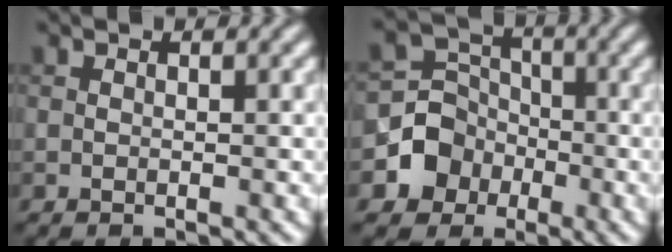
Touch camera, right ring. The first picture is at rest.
{"total": 4.7, "force": [-1.8, 4.3, 1.0], "torque": [-0.003, 0.005, -0.047]}